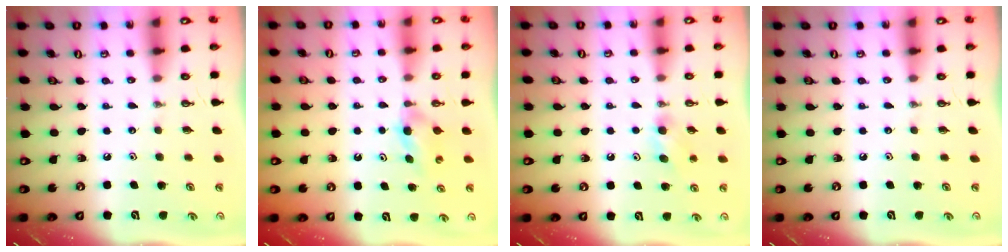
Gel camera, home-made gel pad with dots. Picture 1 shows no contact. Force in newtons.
{"total": 3.6, "press": 3.5, "slide": 0.8}
{"total": 7.2, "press": 3.9, "slide": 6.0}
{"total": 0.0}